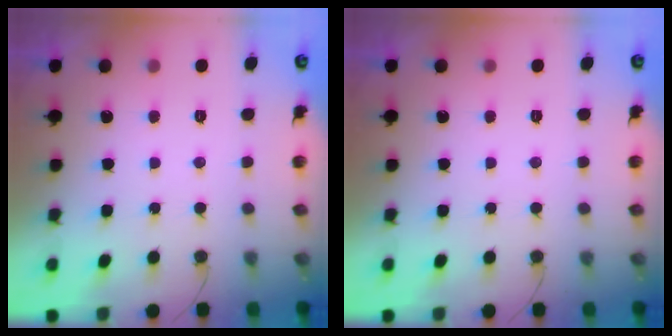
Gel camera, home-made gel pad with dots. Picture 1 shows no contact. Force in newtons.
{"total": 0.0}